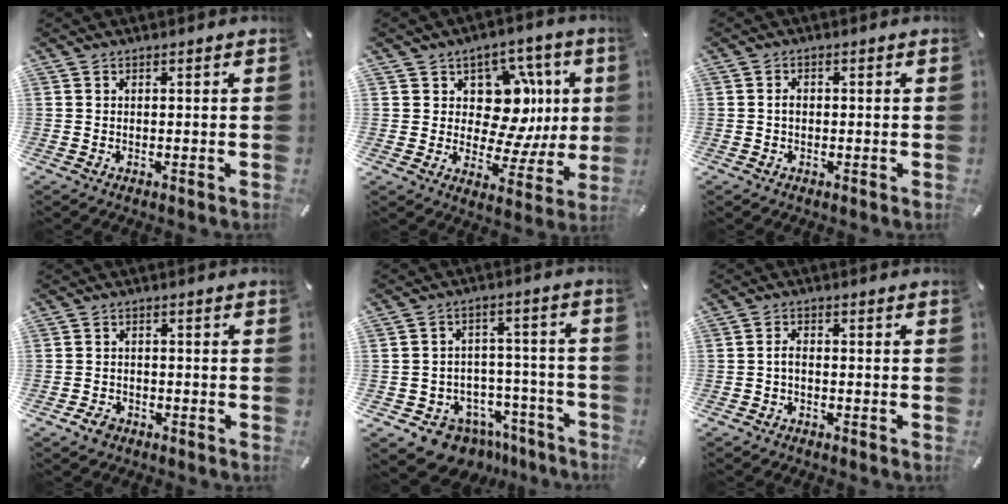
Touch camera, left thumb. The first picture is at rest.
{"total": 14.7, "force": [3.8, 11.5, 8.4], "torque": [-0.094, -0.039, 0.076]}
{"total": 2.0, "force": [-0.2, 1.5, 1.3], "torque": [-0.025, 0.005, -0.006]}
{"total": 3.2, "force": [-2.0, 2.1, 1.3], "torque": [-0.028, 0.010, -0.041]}
{"total": 10.1, "force": [-7.1, 6.7, 2.5], "torque": [-0.032, 0.048, -0.116]}
{"total": 2.5, "force": [-1.0, 1.5, 1.7], "torque": [-0.034, 0.008, -0.020]}